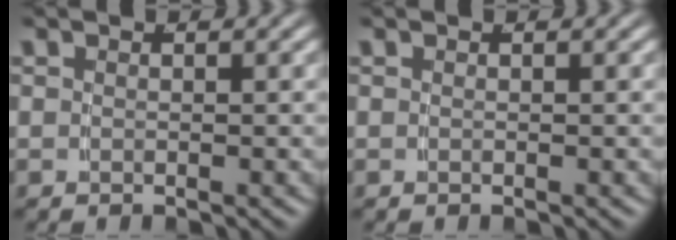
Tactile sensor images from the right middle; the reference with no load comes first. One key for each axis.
{"total": 0.0}